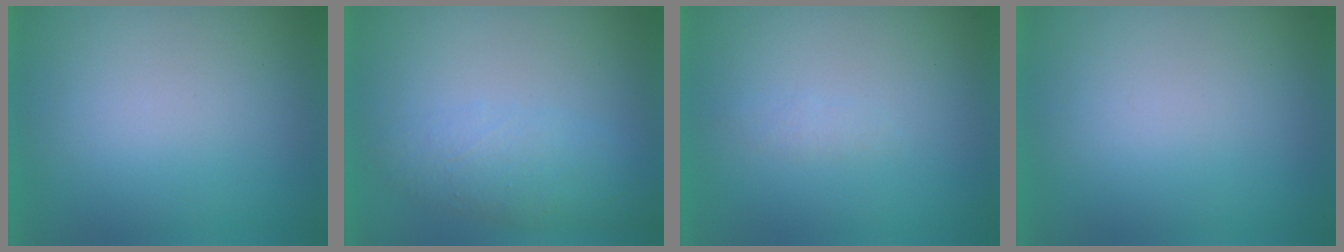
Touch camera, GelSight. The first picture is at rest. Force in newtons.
{"total": 3.9}
{"total": 1.2}
{"total": 0.0}